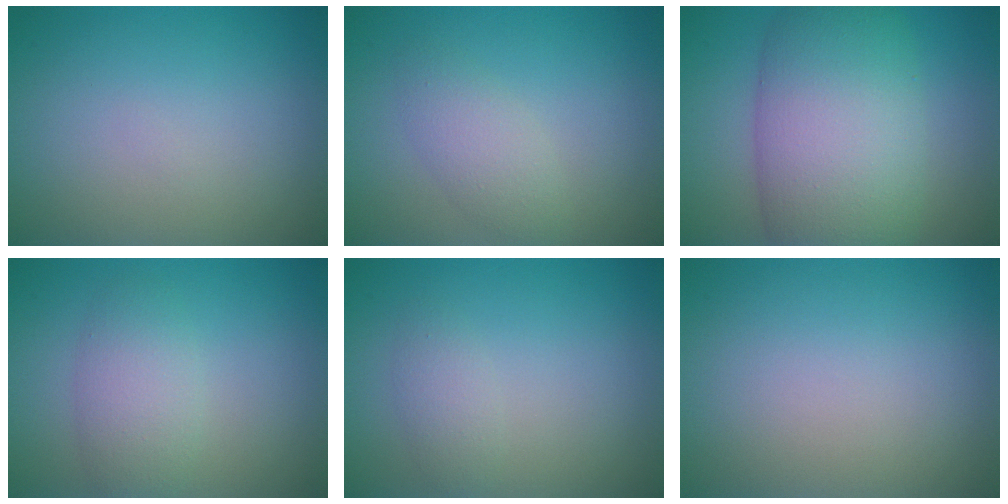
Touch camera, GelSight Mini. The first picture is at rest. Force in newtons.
{"total": 2.5, "press": 2.5, "slide": 0.0}
{"total": 11.5, "press": 11.4, "slide": 0.5}
{"total": 3.3, "press": 3.2, "slide": 0.1}
{"total": 1.5, "press": 1.5, "slide": 0.2}
{"total": 0.0}